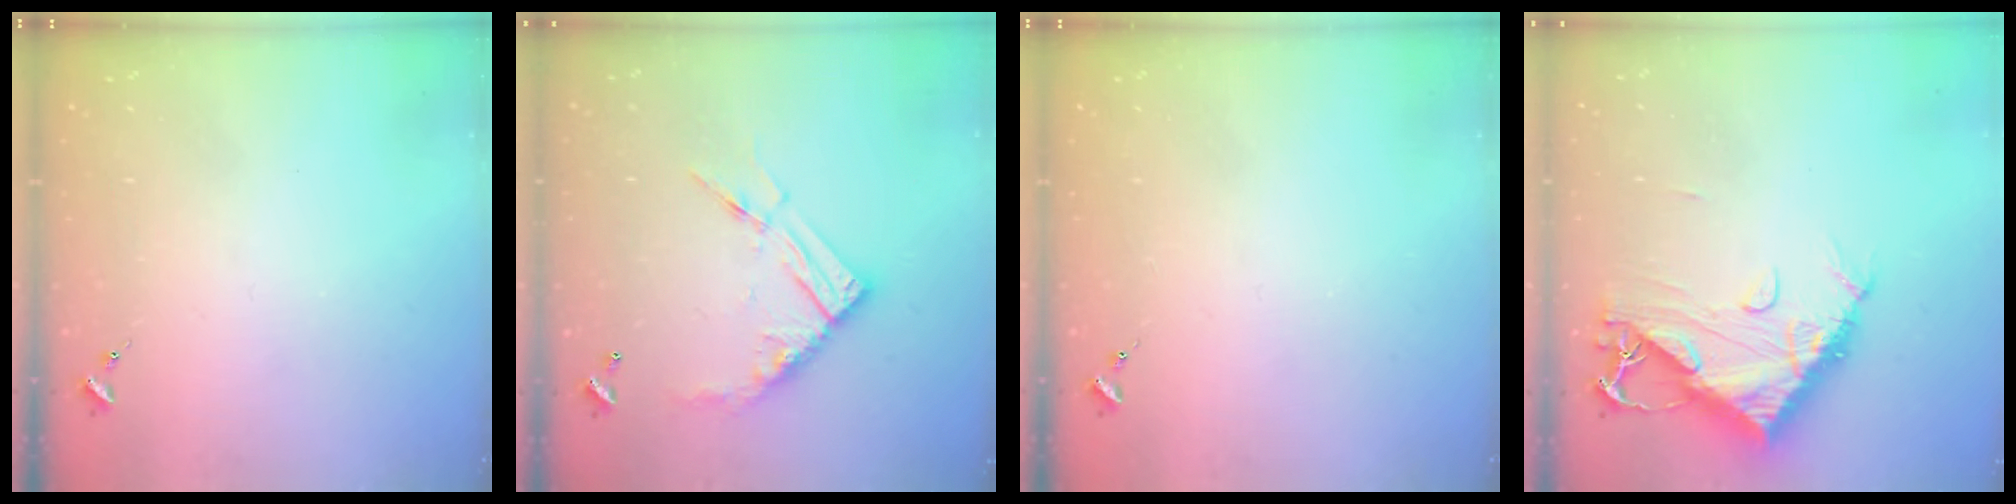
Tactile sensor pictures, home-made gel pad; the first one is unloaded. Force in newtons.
{"total": 14.1, "press": 14.0, "slide": 1.4}
{"total": 0.0}
{"total": 13.4, "press": 13.3, "slide": 1.5}